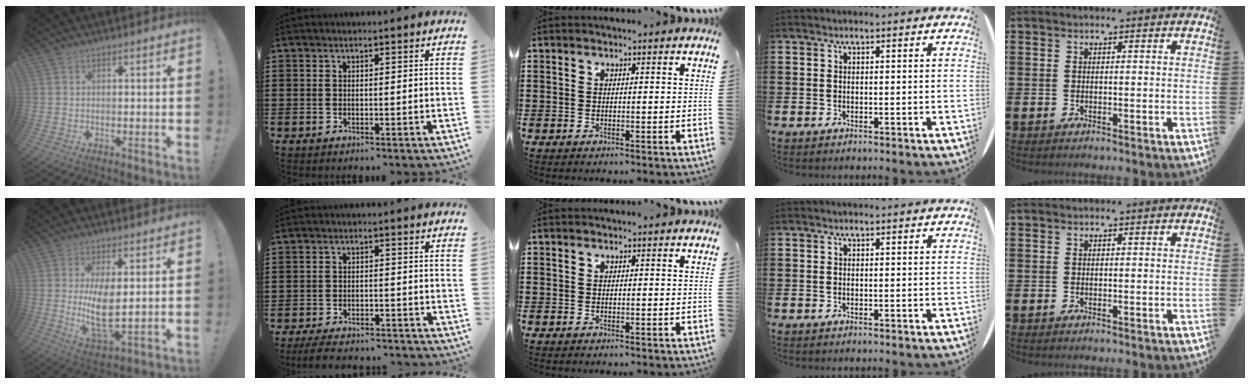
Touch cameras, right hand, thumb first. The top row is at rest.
{"thumb": {"total": 10.4, "force": [1.8, 4.3, 9.2], "torque": [-0.175, -0.029, 0.028]}, "index": {"total": 3.4, "force": [-3.3, 0.4, 0.8], "torque": [-0.020, -0.001, -0.068]}}